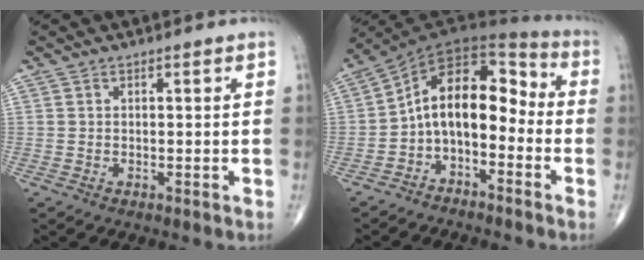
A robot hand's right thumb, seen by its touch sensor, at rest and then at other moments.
{"total": 12.6, "force": [-3.0, 7.6, 9.5], "torque": [-0.127, 0.085, -0.066]}